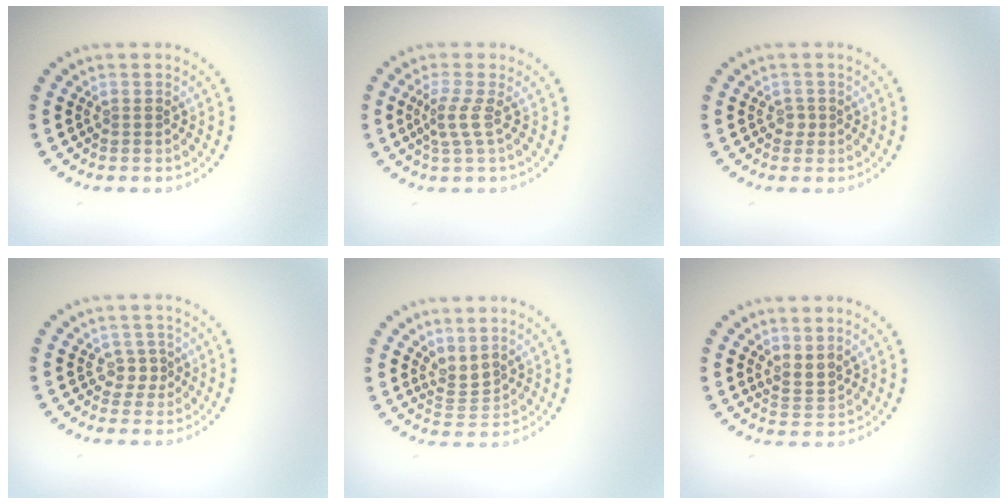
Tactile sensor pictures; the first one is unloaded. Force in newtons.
{"total": 2.1, "press": 1.4, "slide": 1.5}
{"total": 0.8, "press": 0.6, "slide": 0.5}
{"total": 1.6, "press": 1.2, "slide": 1.1}
{"total": 1.9, "press": 1.5, "slide": 1.2}
{"total": 1.9, "press": 1.3, "slide": 1.4}